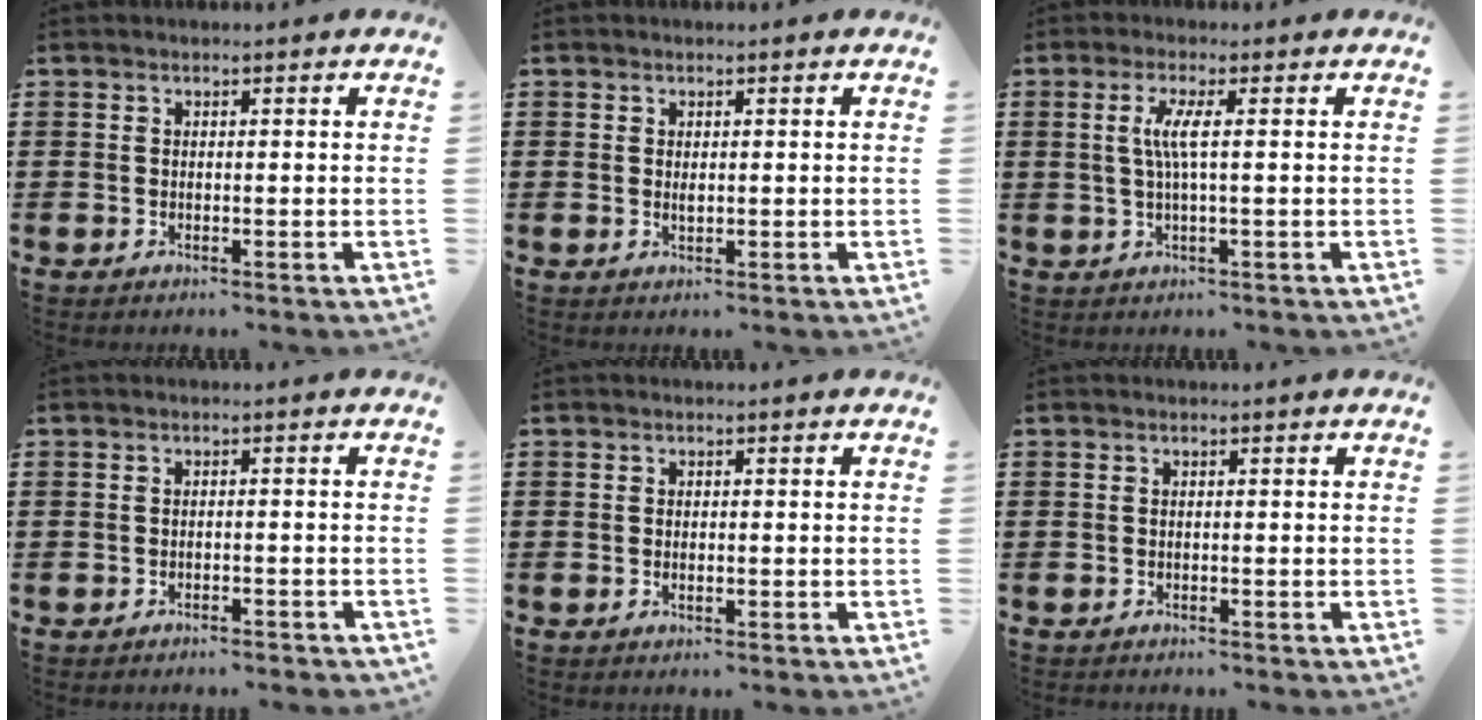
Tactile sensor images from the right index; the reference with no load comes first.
{"total": 1.0, "force": [0.2, 0.5, 0.8], "torque": [-0.016, 0.003, 0.003]}
{"total": 3.9, "force": [0.3, 0.0, 3.9], "torque": [-0.089, -0.012, -0.003]}
{"total": 1.1, "force": [-1.1, 0.1, 0.1], "torque": [-0.005, 0.000, -0.023]}
{"total": 0.6, "force": [-0.2, 0.3, 0.5], "torque": [-0.011, -0.002, -0.002]}
{"total": 0.0}